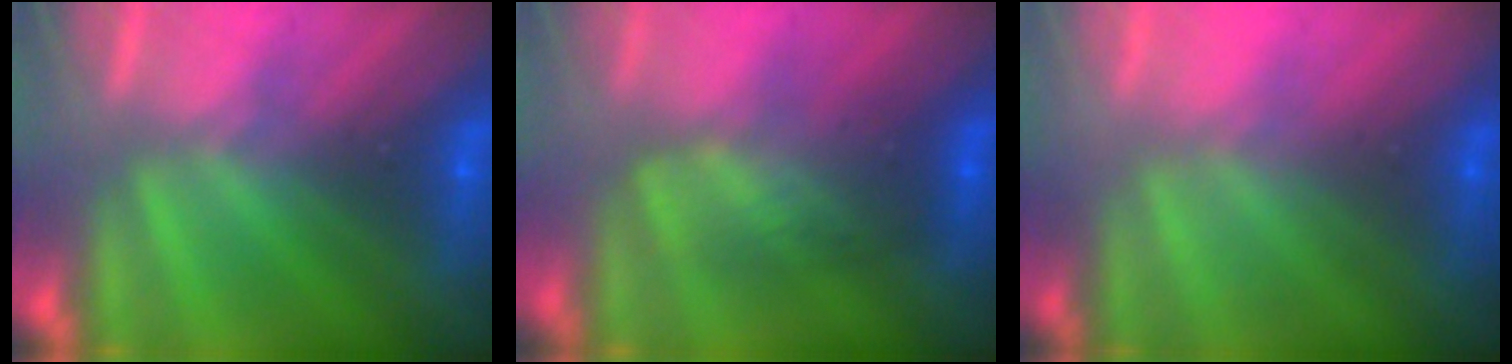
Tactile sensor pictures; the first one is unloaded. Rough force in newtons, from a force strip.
{"total": 3.4}
{"total": 2.0}